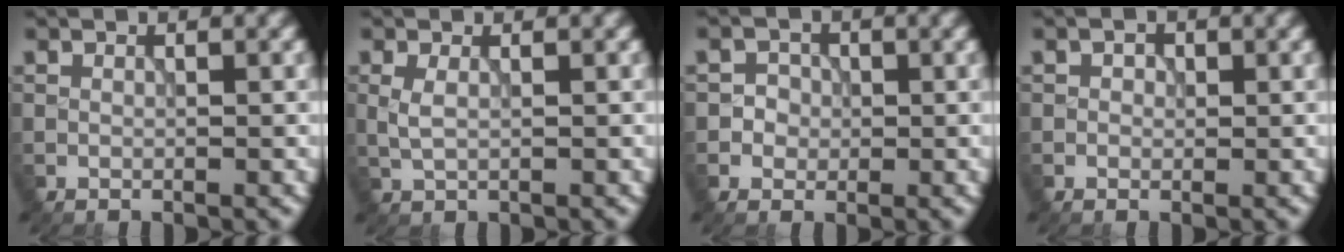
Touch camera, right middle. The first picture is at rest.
{"total": 1.3, "force": [0.3, 0.5, 1.1], "torque": [-0.031, -0.001, 0.008]}
{"total": 1.9, "force": [-0.3, 1.9, 0.4], "torque": [0.012, 0.003, -0.013]}
{"total": 0.9, "force": [0.2, 0.8, 0.5], "torque": [-0.005, -0.003, -0.001]}